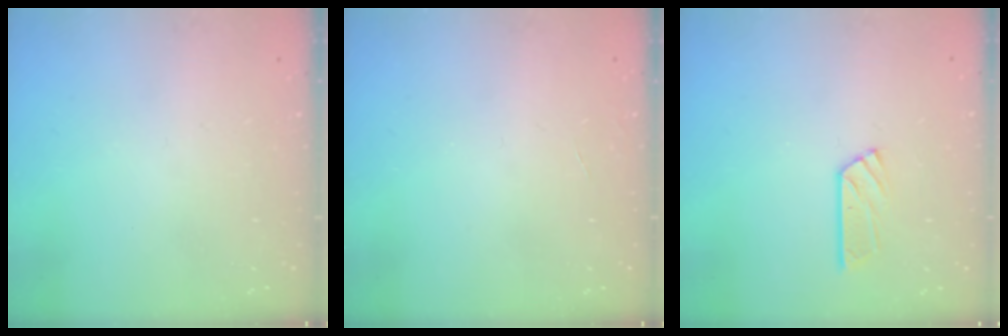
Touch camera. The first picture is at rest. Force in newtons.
{"total": 0.0}
{"total": 6.3, "press": 6.3, "slide": 0.3}